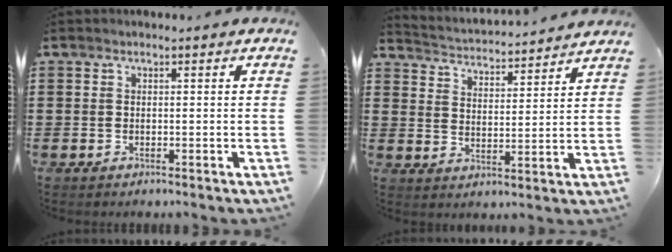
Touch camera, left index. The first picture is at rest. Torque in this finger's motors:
{"motor_torque": [0.26, 0.36, -0.12, 0.01]}